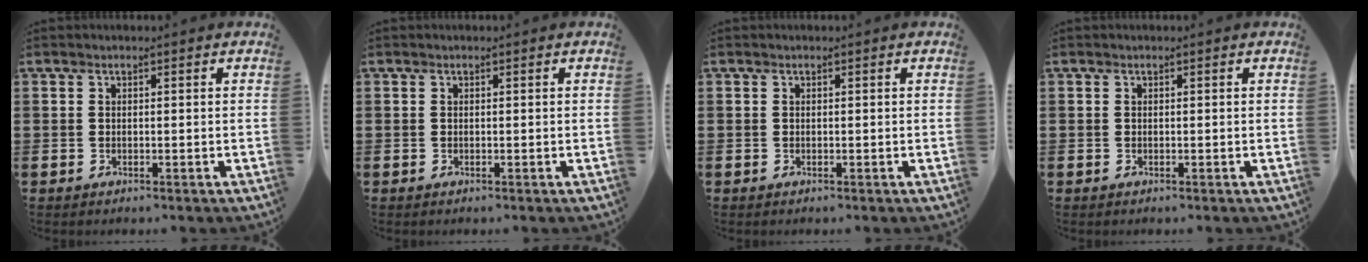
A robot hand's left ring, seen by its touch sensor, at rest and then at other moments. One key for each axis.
{"total": 0.0}
{"total": 0.0}
{"total": 0.0}